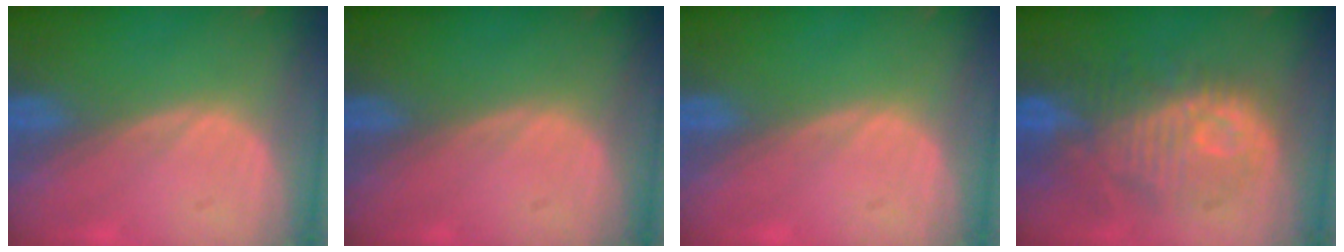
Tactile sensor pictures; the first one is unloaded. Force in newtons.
{"total": 0.0}
{"total": 0.0}
{"total": 10.5, "press": 10.2, "slide": 2.3}